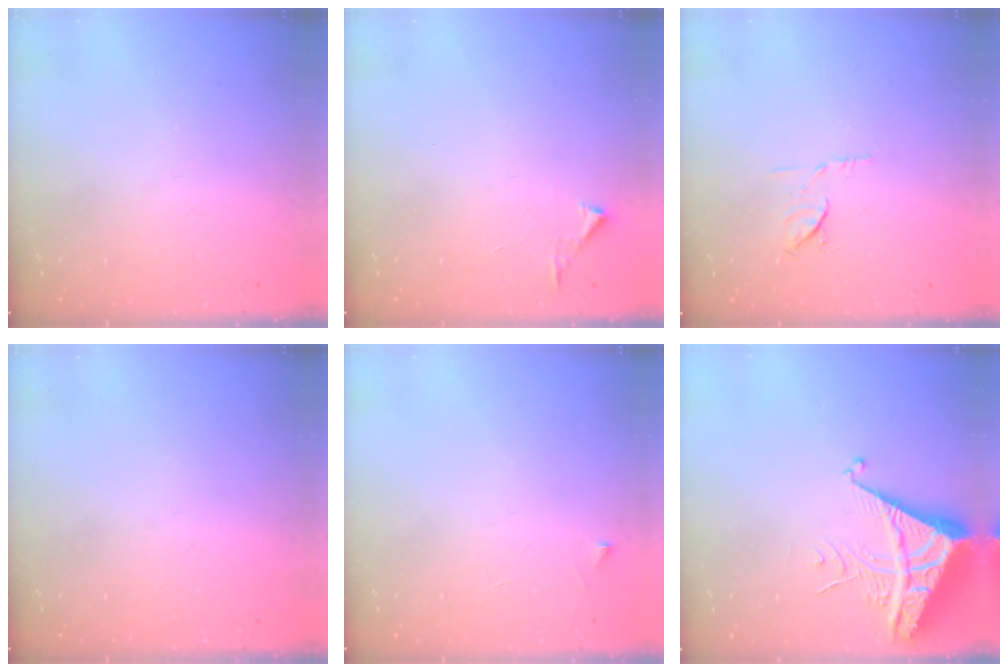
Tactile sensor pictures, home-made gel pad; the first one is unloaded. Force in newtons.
{"total": 2.8, "press": 2.8, "slide": 0.3}
{"total": 6.7, "press": 6.6, "slide": 1.1}
{"total": 0.0}
{"total": 2.5, "press": 2.5, "slide": 0.3}
{"total": 6.6, "press": 6.6, "slide": 0.6}